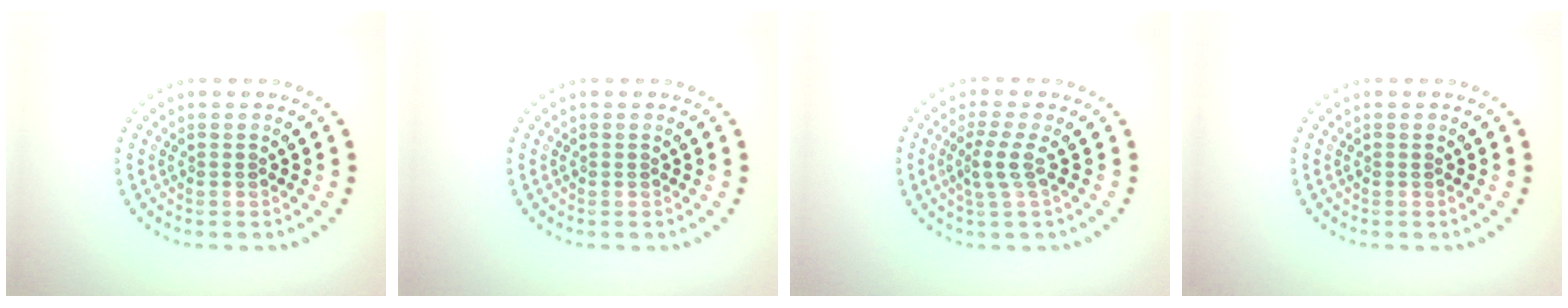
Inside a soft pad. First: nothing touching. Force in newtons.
{"total": 0.0}
{"total": 2.2, "press": 1.6, "slide": 1.5}
{"total": 0.0}